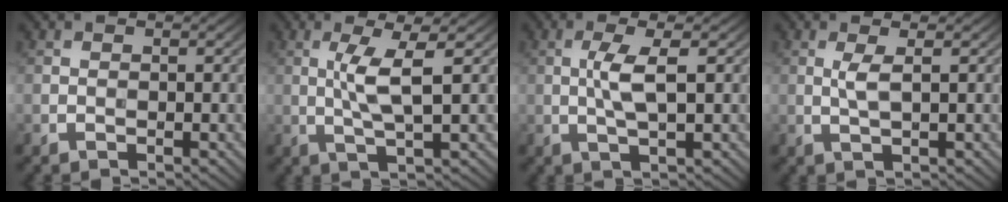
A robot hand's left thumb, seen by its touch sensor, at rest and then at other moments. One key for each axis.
{"total": 4.9, "fx": 0.8, "fy": 0.7, "fz": 4.8, "tx": -0.102, "ty": 0.006, "tz": 0.020}
{"total": 4.1, "fx": 0.5, "fy": 0.8, "fz": 4.0, "tx": -0.084, "ty": 0.003, "tz": 0.009}
{"total": 2.2, "fx": 0.5, "fy": 0.3, "fz": 2.1, "tx": -0.049, "ty": 0.003, "tz": 0.010}